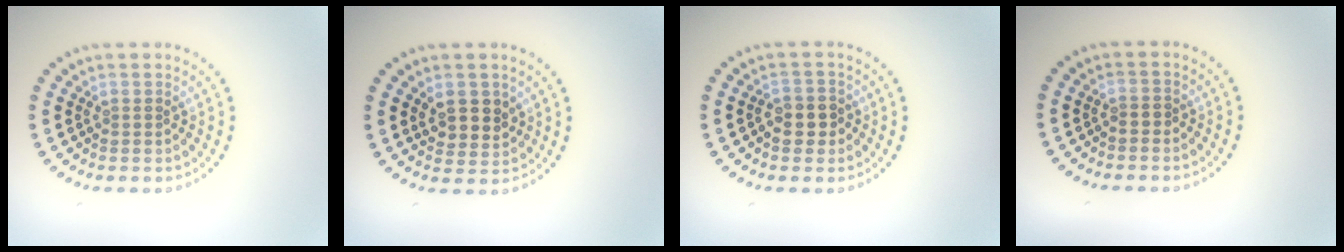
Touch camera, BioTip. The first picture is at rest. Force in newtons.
{"total": 2.8, "press": 2.7, "slide": 0.9}
{"total": 2.3, "press": 2.2, "slide": 0.5}
{"total": 0.5, "press": 0.4, "slide": 0.4}